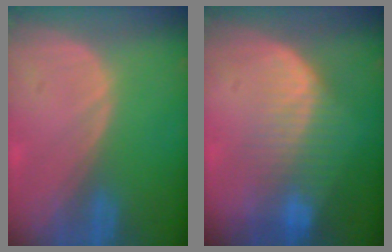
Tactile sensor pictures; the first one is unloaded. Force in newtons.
{"total": 8.0, "press": 7.0, "slide": 3.8}